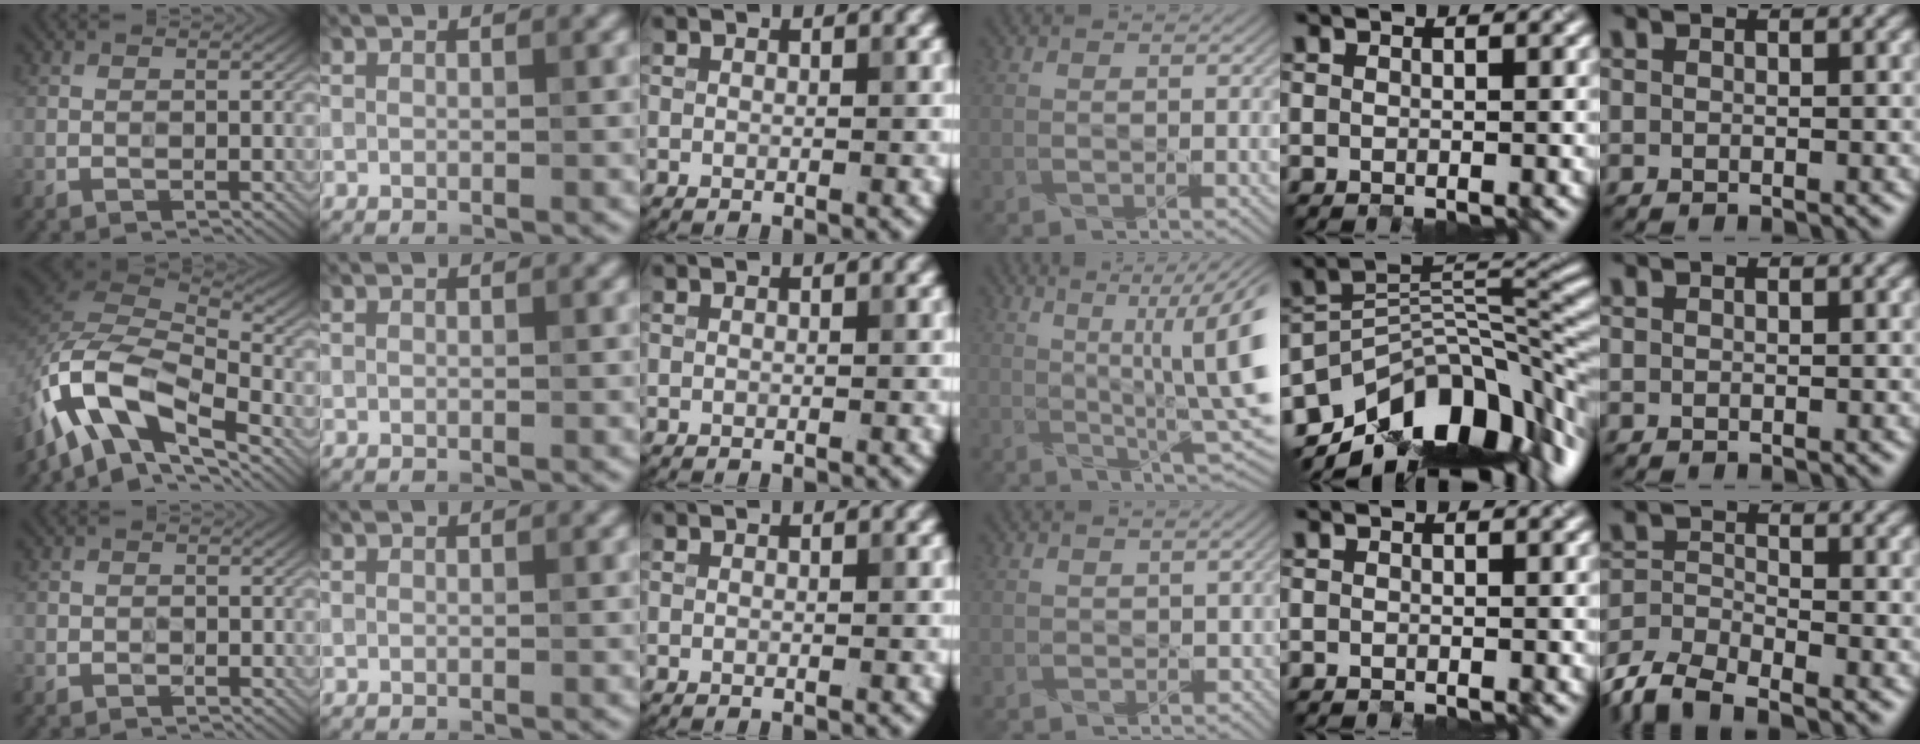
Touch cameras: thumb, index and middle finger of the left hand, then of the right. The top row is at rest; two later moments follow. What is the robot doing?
{"motion": "close", "object": "stapler"}